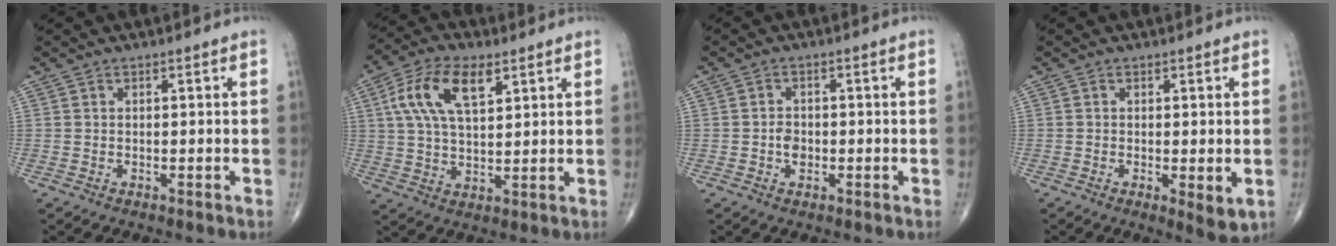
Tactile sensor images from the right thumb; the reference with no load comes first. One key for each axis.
{"total": 12.4, "fx": 4.9, "fy": 6.0, "fz": 9.7, "tx": -0.184, "ty": 0.001, "tz": 0.089}
{"total": 2.4, "fx": -0.6, "fy": 1.8, "fz": 1.5, "tx": -0.014, "ty": 0.004, "tz": -0.012}
{"total": 4.0, "fx": -0.7, "fy": 1.3, "fz": 3.7, "tx": -0.056, "ty": -0.014, "tz": -0.011}